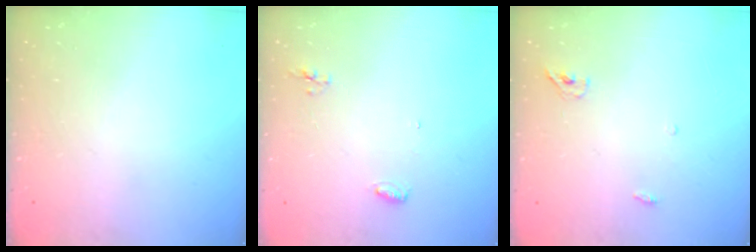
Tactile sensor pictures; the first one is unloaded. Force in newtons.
{"total": 4.6, "press": 4.4, "slide": 1.1}
{"total": 3.9, "press": 3.7, "slide": 1.2}